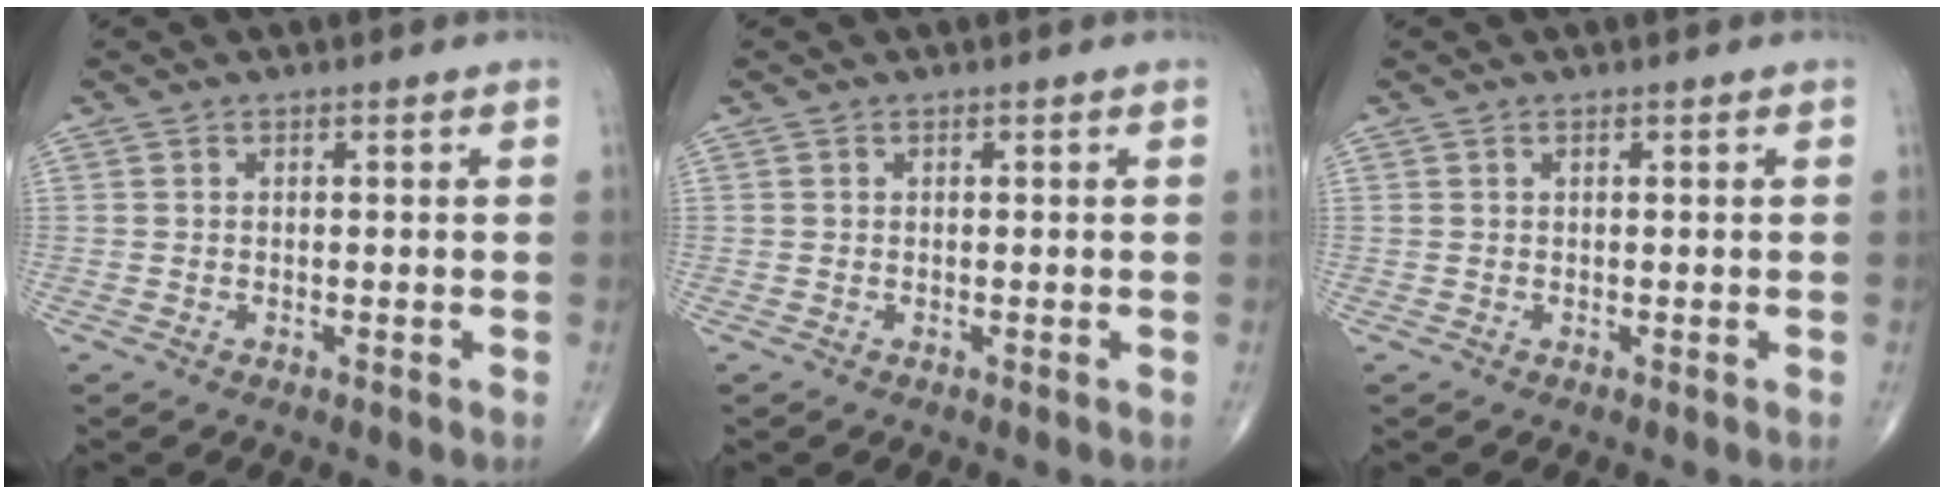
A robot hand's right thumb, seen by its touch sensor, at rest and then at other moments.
{"total": 0.0}
{"total": 0.0}